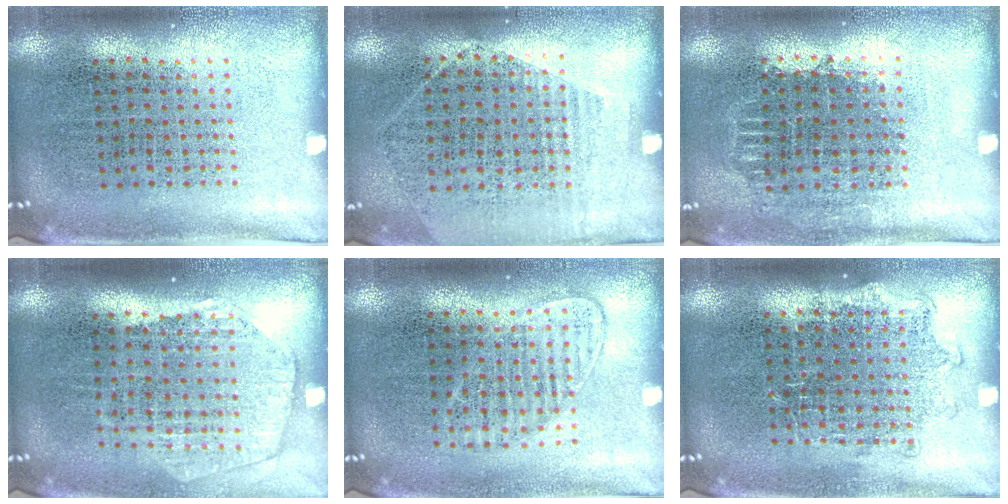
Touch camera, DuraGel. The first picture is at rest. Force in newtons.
{"total": 1.2, "press": 1.0, "slide": 0.6}
{"total": 0.7, "press": 0.7, "slide": 0.2}
{"total": 1.8, "press": 1.7, "slide": 0.8}
{"total": 1.2, "press": 1.1, "slide": 0.6}
{"total": 1.1, "press": 0.9, "slide": 0.5}